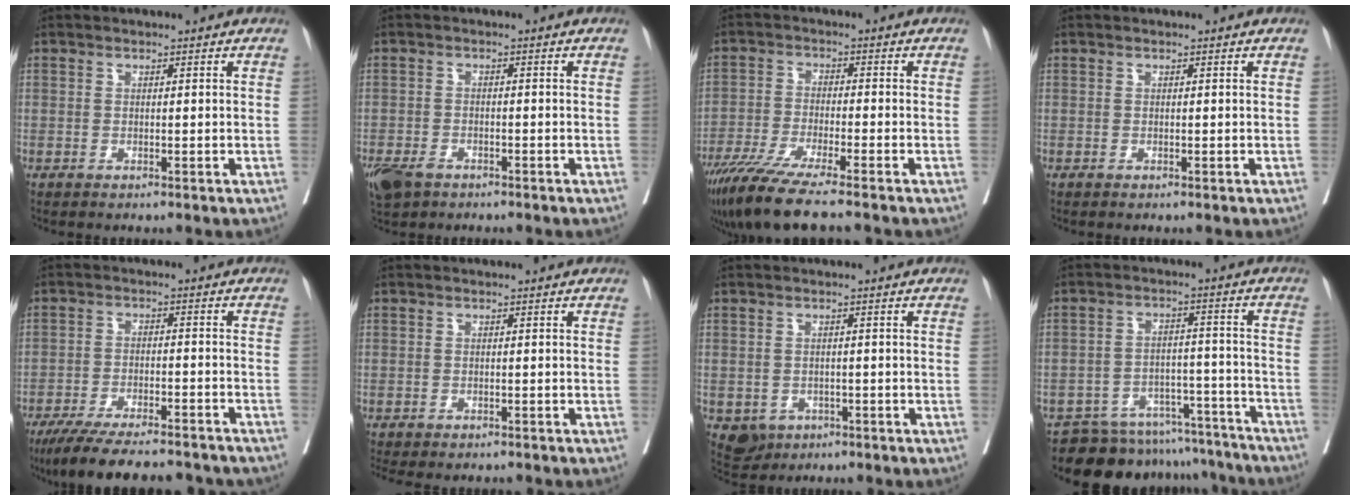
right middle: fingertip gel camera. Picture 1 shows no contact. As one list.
[{"total": 6.5, "force": [-4.4, 3.4, 3.5], "torque": [-0.076, -0.010, -0.073]}, {"total": 10.5, "force": [-8.3, -0.4, 6.4], "torque": [-0.103, -0.033, -0.142]}, {"total": 0.0}, {"total": 17.6, "force": [-15.5, 2.8, 7.9], "torque": [-0.129, -0.023, -0.221]}, {"total": 5.5, "force": [-4.7, 2.1, 1.8], "torque": [-0.019, -0.004, -0.063]}, {"total": 3.8, "force": [-1.7, 3.2, 1.1], "torque": [-0.011, 0.002, -0.019]}, {"total": 15.1, "force": [-14.2, 5.0, 1.5], "torque": [-0.009, 0.033, -0.186]}]